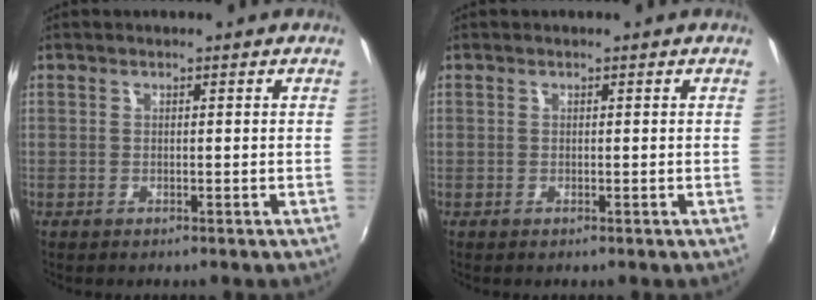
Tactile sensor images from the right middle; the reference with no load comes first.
{"total": 0.0}